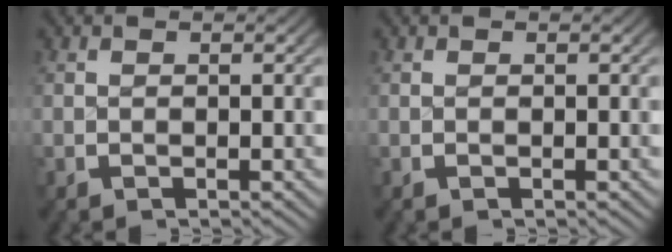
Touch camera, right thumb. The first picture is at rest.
{"total": 0.0}